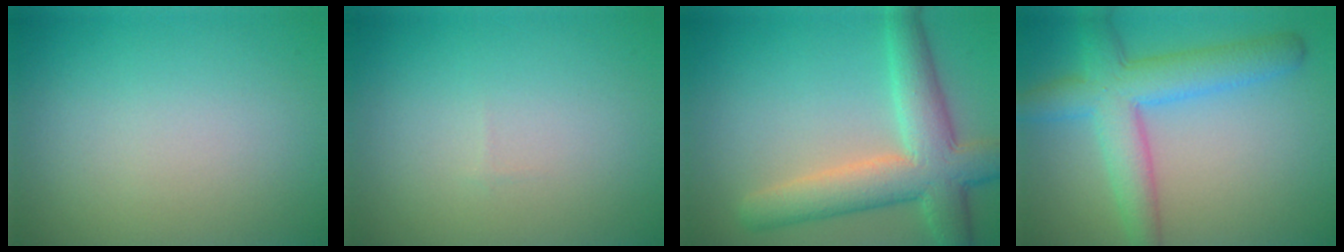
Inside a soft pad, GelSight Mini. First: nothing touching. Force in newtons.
{"total": 0.0}
{"total": 7.3, "press": 7.3, "slide": 0.4}
{"total": 6.3, "press": 6.3, "slide": 0.3}